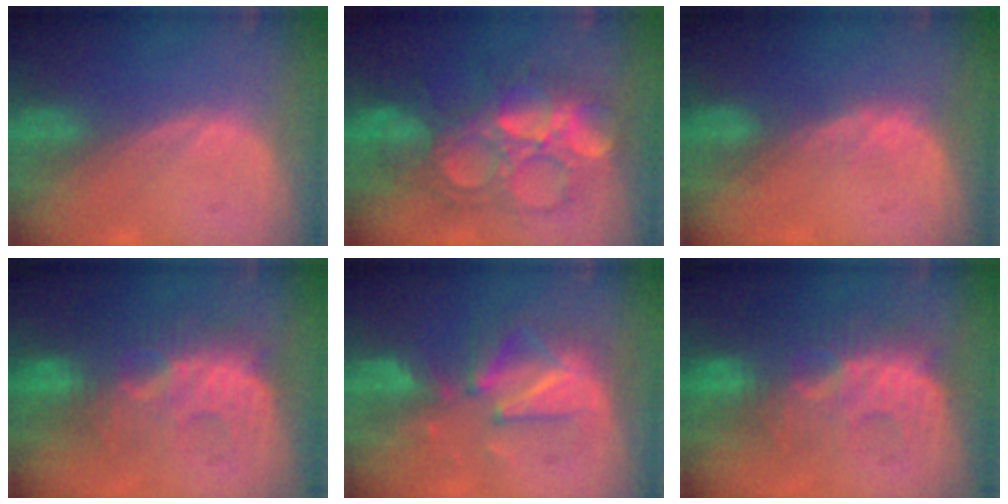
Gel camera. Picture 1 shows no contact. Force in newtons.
{"total": 10.6, "press": 10.5, "slide": 0.7}
{"total": 2.1, "press": 1.5, "slide": 1.4}
{"total": 9.0, "press": 8.9, "slide": 1.6}
{"total": 8.0, "press": 8.0, "slide": 0.8}
{"total": 9.0, "press": 8.9, "slide": 1.6}